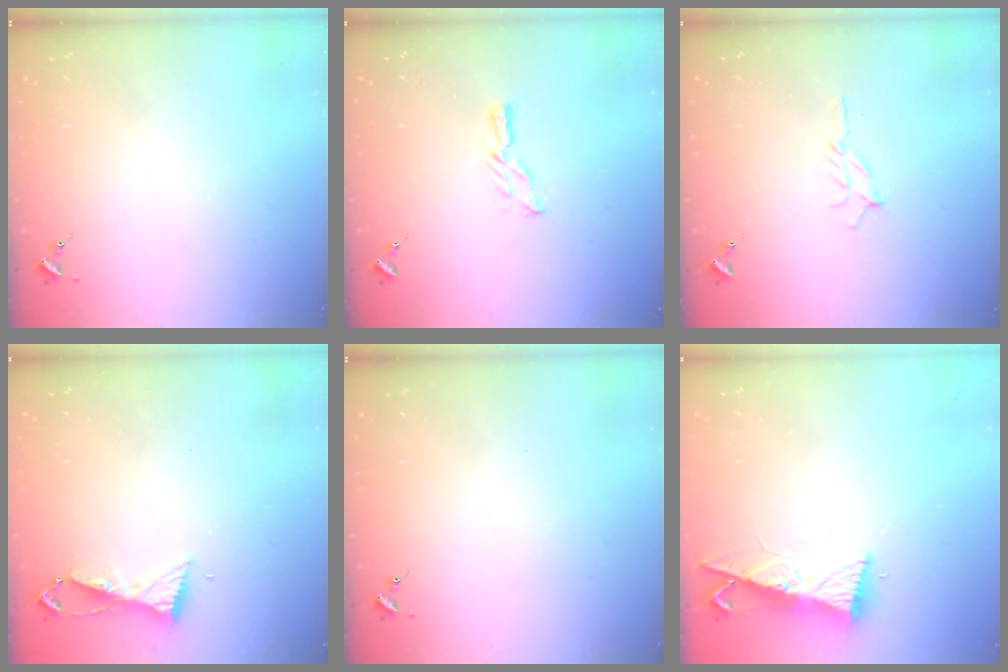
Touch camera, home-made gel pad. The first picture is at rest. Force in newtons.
{"total": 5.7, "press": 5.7, "slide": 0.1}
{"total": 5.0, "press": 5.0, "slide": 0.6}
{"total": 6.0, "press": 5.9, "slide": 0.7}
{"total": 0.0}
{"total": 8.5, "press": 8.5, "slide": 1.0}